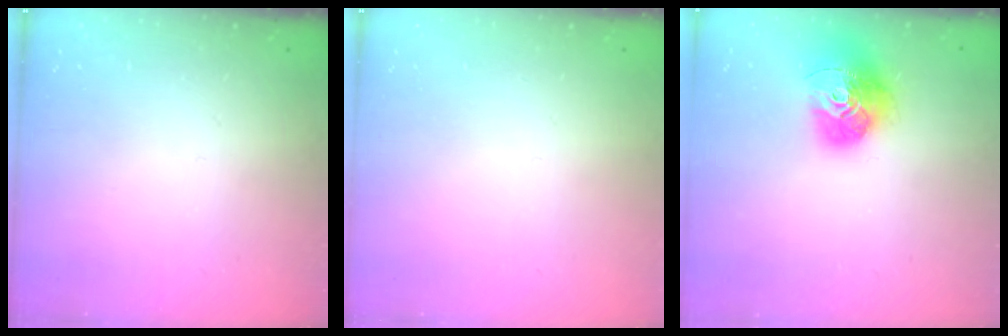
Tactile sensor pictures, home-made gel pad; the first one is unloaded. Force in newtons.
{"total": 0.0}
{"total": 17.6, "press": 17.5, "slide": 1.9}